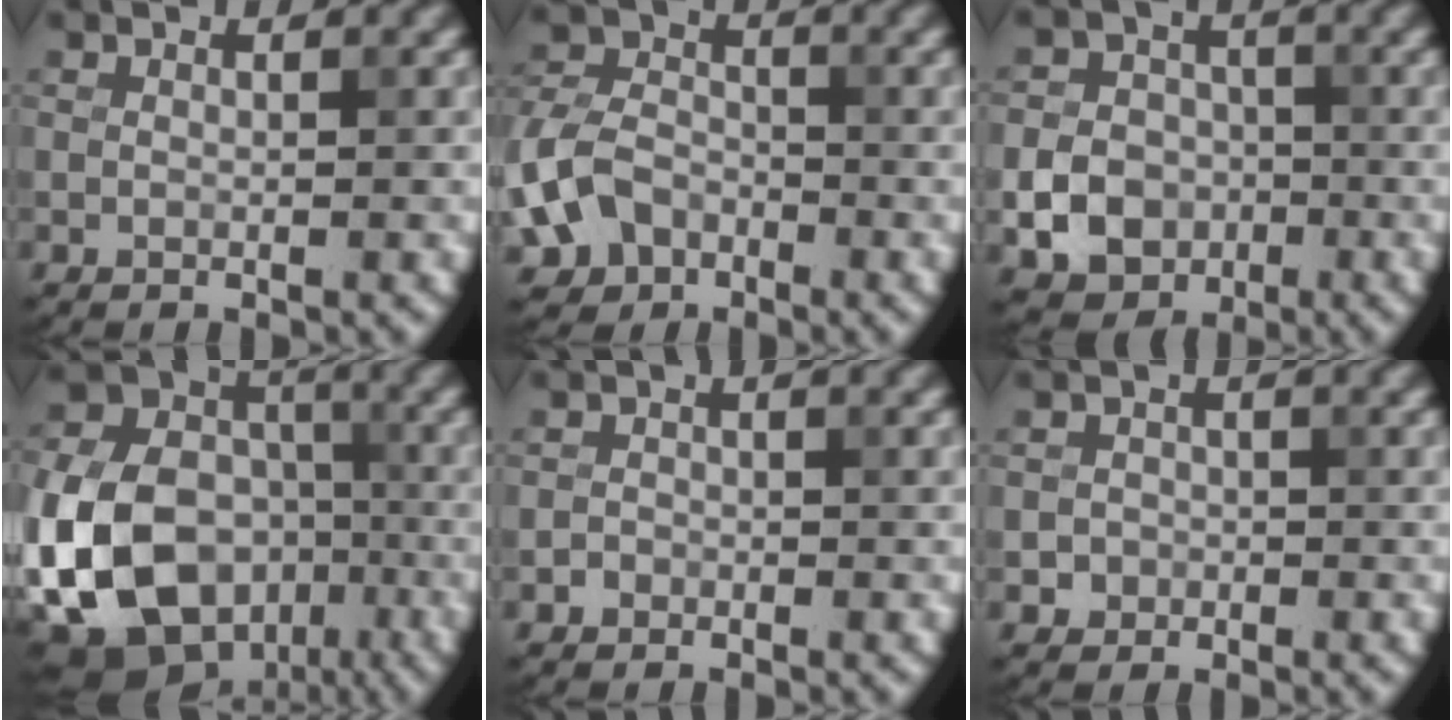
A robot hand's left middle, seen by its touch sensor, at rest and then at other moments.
{"total": 6.1, "force": [-2.7, 4.5, 3.2], "torque": [-0.072, 0.001, -0.065]}
{"total": 5.0, "force": [-1.5, 4.3, 2.2], "torque": [-0.034, 0.000, -0.034]}
{"total": 15.5, "force": [-5.0, 11.4, 9.2], "torque": [-0.208, -0.023, -0.092]}
{"total": 0.7, "force": [-0.4, 0.6, 0.0], "torque": [0.006, 0.000, -0.007]}
{"total": 1.2, "force": [-0.4, 1.2, 0.0], "torque": [0.013, 0.000, -0.008]}